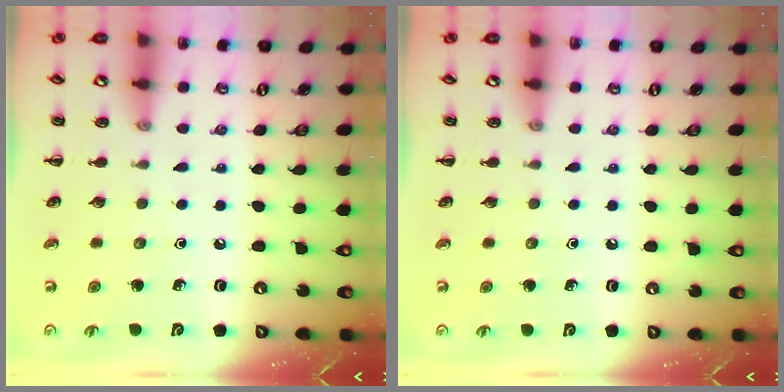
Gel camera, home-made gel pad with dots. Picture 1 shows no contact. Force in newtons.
{"total": 0.0}